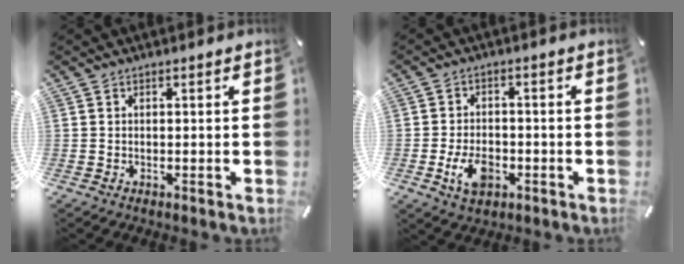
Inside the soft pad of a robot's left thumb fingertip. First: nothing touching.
{"total": 7.1, "force": [-2.5, 4.5, 4.9], "torque": [-0.102, 0.003, -0.048]}